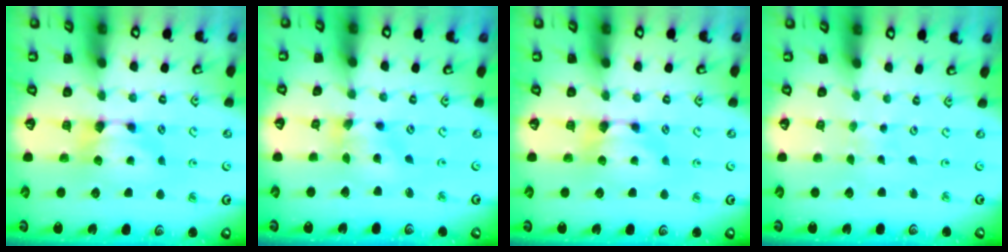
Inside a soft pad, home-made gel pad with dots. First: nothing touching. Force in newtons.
{"total": 2.5, "press": 2.1, "slide": 1.3}
{"total": 0.0}
{"total": 6.1, "press": 6.1, "slide": 0.2}